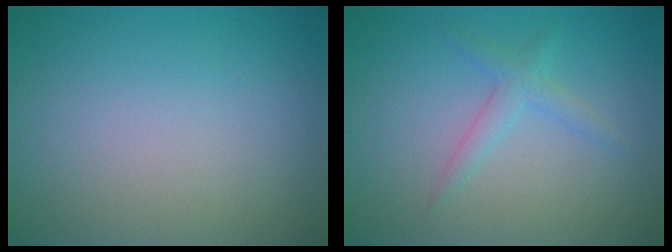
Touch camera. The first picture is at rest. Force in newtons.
{"total": 1.7, "press": 1.7, "slide": 0.1}